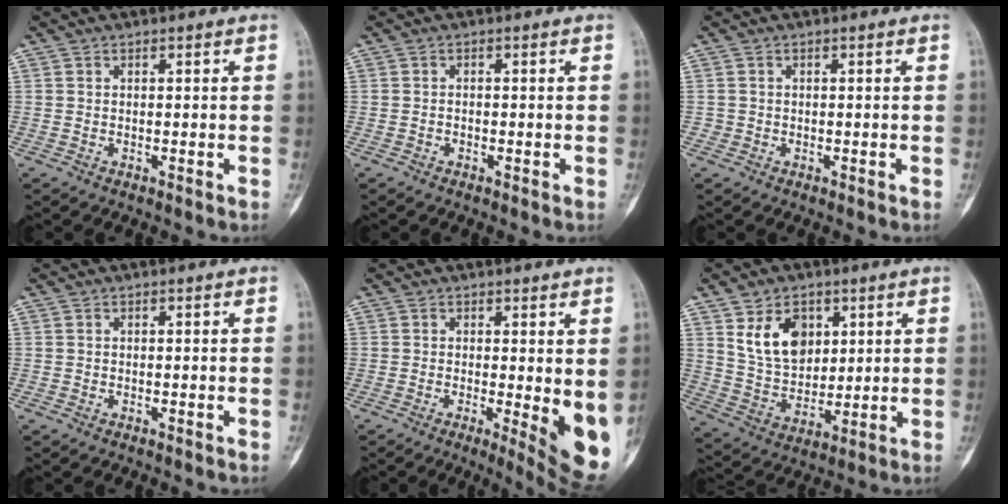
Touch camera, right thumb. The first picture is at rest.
{"total": 0.6, "force": [-0.3, 0.4, 0.2], "torque": [-0.003, 0.002, -0.009]}
{"total": 0.8, "force": [-0.2, 0.7, 0.0], "torque": [0.003, 0.005, -0.005]}
{"total": 0.0}
{"total": 9.3, "force": [-0.6, 2.7, 8.9], "torque": [-0.110, -0.019, -0.004]}
{"total": 11.6, "force": [4.6, 8.0, 7.0], "torque": [-0.090, -0.026, 0.097]}